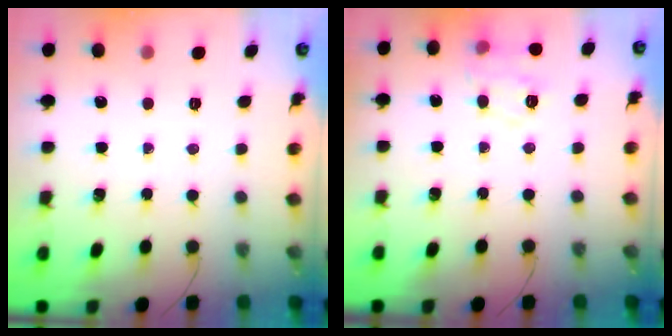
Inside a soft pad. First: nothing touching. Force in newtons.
{"total": 11.6, "press": 11.6, "slide": 0.4}